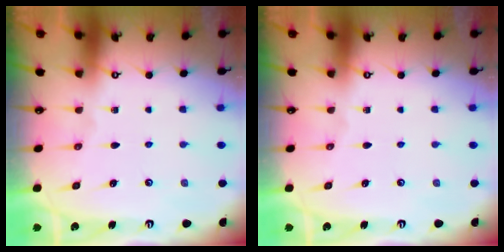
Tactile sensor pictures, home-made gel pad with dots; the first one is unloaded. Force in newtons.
{"total": 0.0}